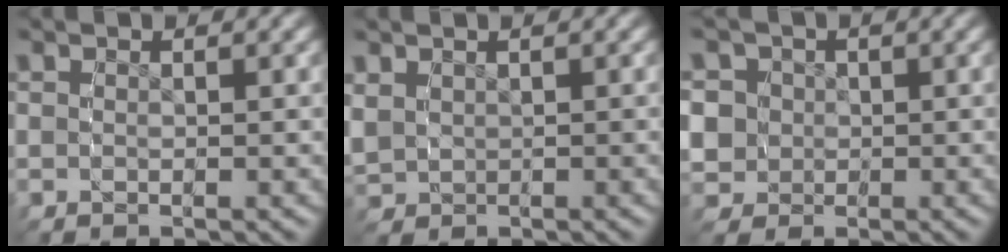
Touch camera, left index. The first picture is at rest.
{"total": 2.1, "force": [0.5, 1.9, 0.8], "torque": [-0.026, -0.003, 0.016]}
{"total": 7.7, "force": [0.3, 7.1, 2.9], "torque": [-0.066, -0.009, -0.001]}